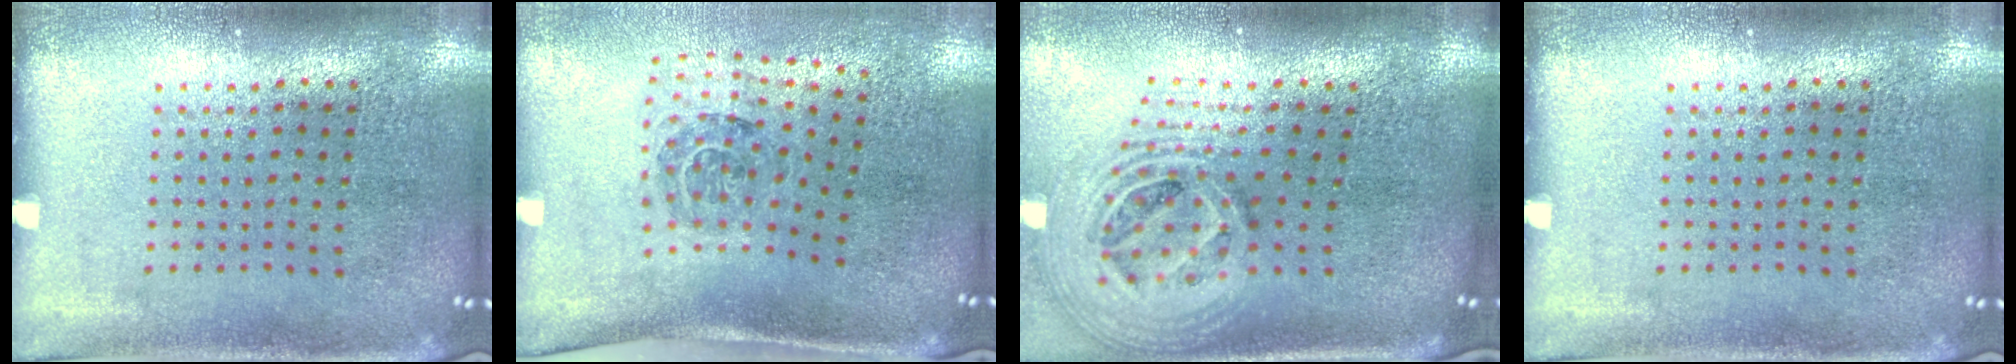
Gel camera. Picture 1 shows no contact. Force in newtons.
{"total": 1.4, "press": 1.0, "slide": 1.0}
{"total": 2.7, "press": 1.9, "slide": 1.9}
{"total": 0.0}